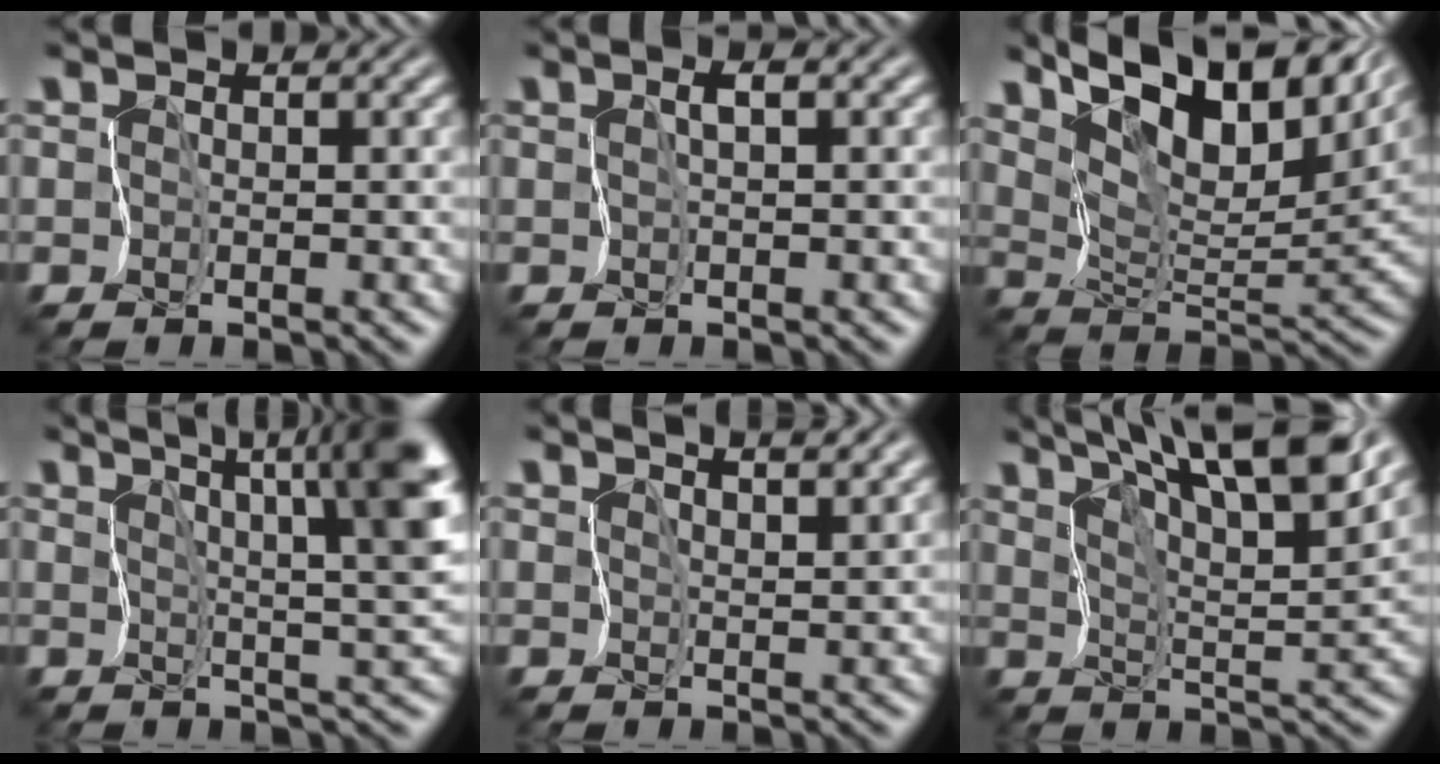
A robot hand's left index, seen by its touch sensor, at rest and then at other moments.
{"total": 1.4, "force": [0.3, 0.2, 1.3], "torque": [-0.023, 0.005, 0.004]}
{"total": 11.8, "force": [8.2, 4.6, 7.2], "torque": [-0.119, 0.010, 0.146]}
{"total": 9.8, "force": [4.2, 2.1, 8.6], "torque": [-0.106, 0.014, 0.056]}
{"total": 5.4, "force": [3.9, 1.7, 3.3], "torque": [-0.039, 0.021, 0.046]}
{"total": 11.6, "force": [8.0, 2.4, 8.1], "torque": [-0.122, 0.017, 0.111]}